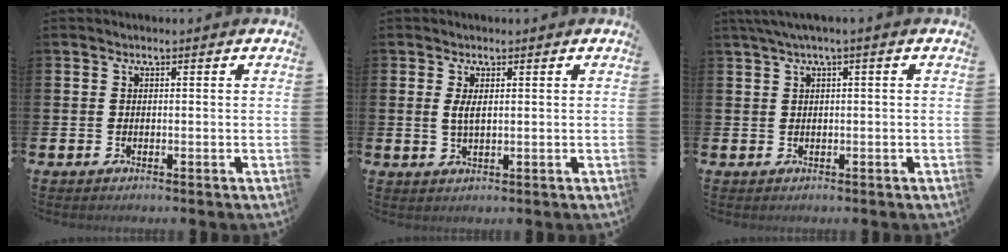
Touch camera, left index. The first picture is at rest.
{"total": 2.1, "force": [0.8, 0.8, 1.8], "torque": [-0.031, 0.000, 0.010]}
{"total": 1.7, "force": [0.8, -0.1, 1.6], "torque": [-0.032, 0.002, 0.014]}